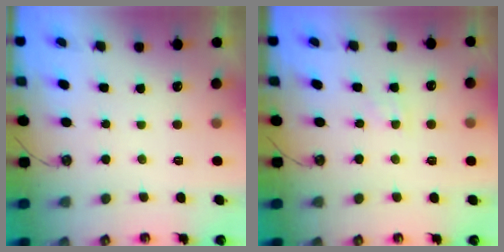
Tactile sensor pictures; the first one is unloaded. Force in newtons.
{"total": 4.5, "press": 4.5, "slide": 0.6}